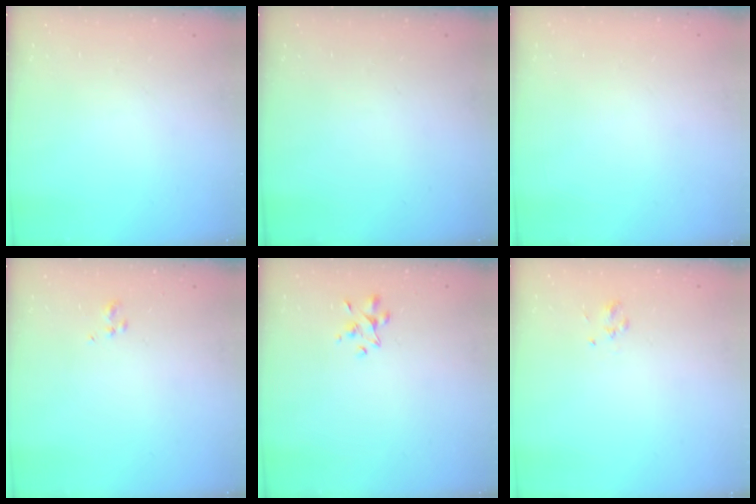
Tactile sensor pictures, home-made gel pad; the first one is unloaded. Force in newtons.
{"total": 0.0}
{"total": 1.8, "press": 1.8, "slide": 0.2}
{"total": 1.3, "press": 1.2, "slide": 0.6}
{"total": 2.9, "press": 2.8, "slide": 0.9}
{"total": 1.4, "press": 1.3, "slide": 0.4}